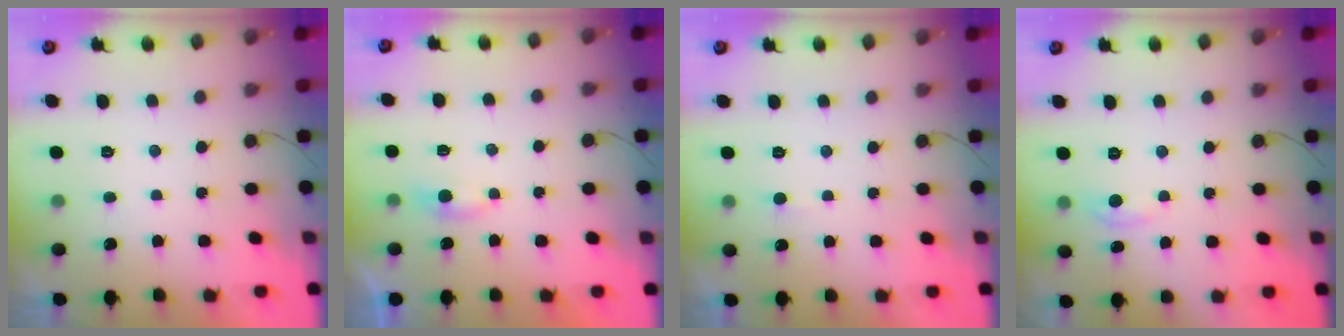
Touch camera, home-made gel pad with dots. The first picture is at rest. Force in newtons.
{"total": 2.7, "press": 2.6, "slide": 0.5}
{"total": 2.9, "press": 2.9, "slide": 0.3}
{"total": 3.1, "press": 3.1, "slide": 0.4}